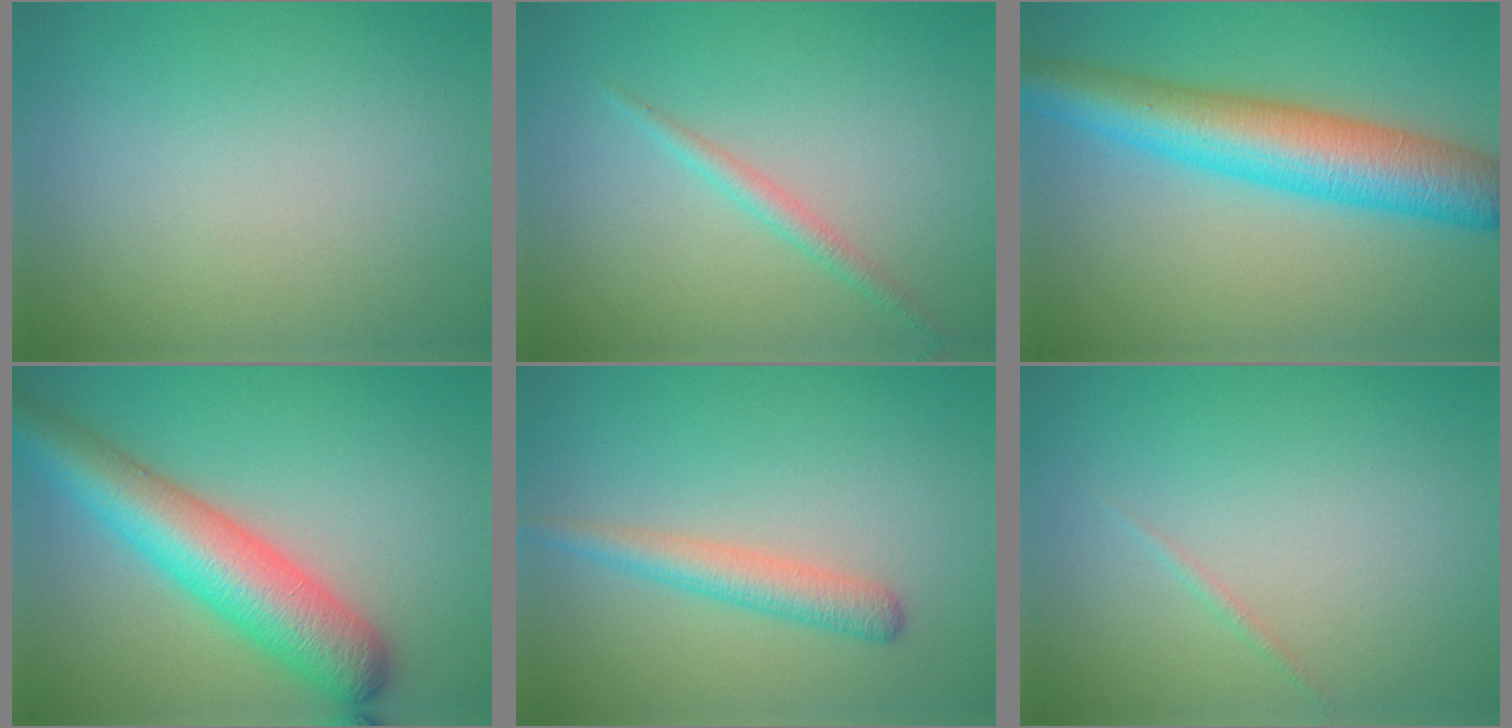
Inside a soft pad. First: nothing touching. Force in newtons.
{"total": 1.5, "press": 1.5, "slide": 0.0}
{"total": 8.7, "press": 8.7, "slide": 0.1}
{"total": 8.5, "press": 8.5, "slide": 0.3}
{"total": 2.8, "press": 2.7, "slide": 0.2}
{"total": 0.5, "press": 0.5, "slide": 0.0}